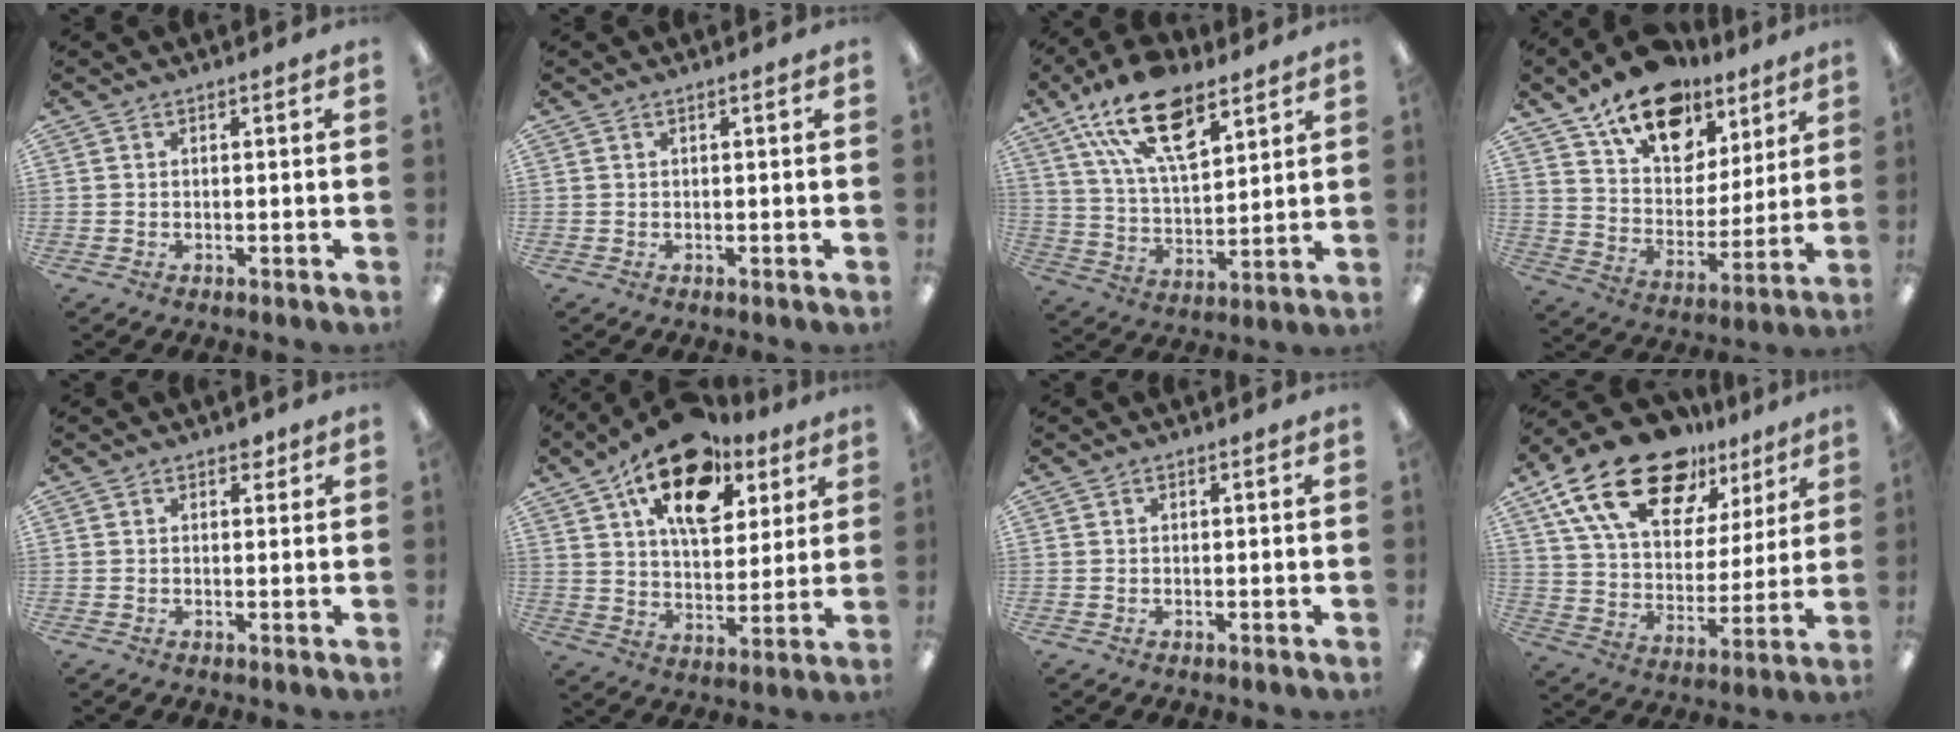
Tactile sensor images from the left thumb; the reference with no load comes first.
{"total": 0.0}
{"total": 19.4, "force": [11.4, 9.2, 12.7], "torque": [-0.219, -0.047, 0.201]}
{"total": 17.8, "force": [12.2, 10.4, 7.6], "torque": [-0.122, -0.074, 0.220]}
{"total": 1.9, "force": [1.2, 1.2, 0.9], "torque": [-0.003, -0.004, 0.018]}
{"total": 18.4, "force": [11.1, 9.8, 10.9], "torque": [-0.167, -0.051, 0.190]}
{"total": 0.0}
{"total": 22.5, "force": [14.6, 11.5, 12.7], "torque": [-0.222, -0.077, 0.260]}